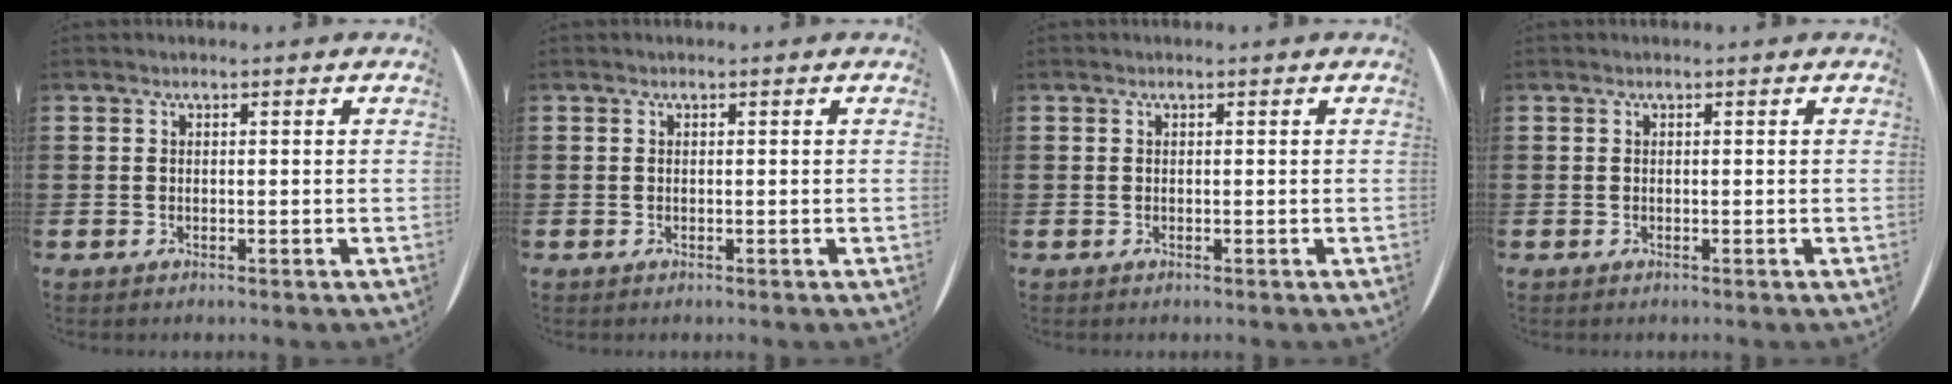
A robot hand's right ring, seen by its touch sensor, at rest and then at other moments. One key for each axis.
{"total": 0.0}
{"total": 0.0}
{"total": 0.0}